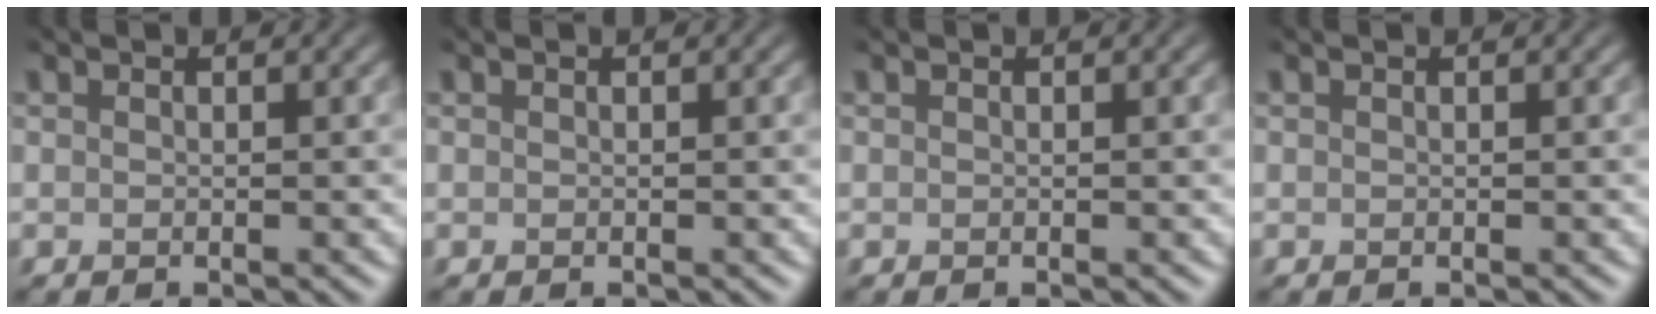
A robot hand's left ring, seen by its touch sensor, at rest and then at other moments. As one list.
[{"total": 0.0}, {"total": 0.0}, {"total": 0.0}]